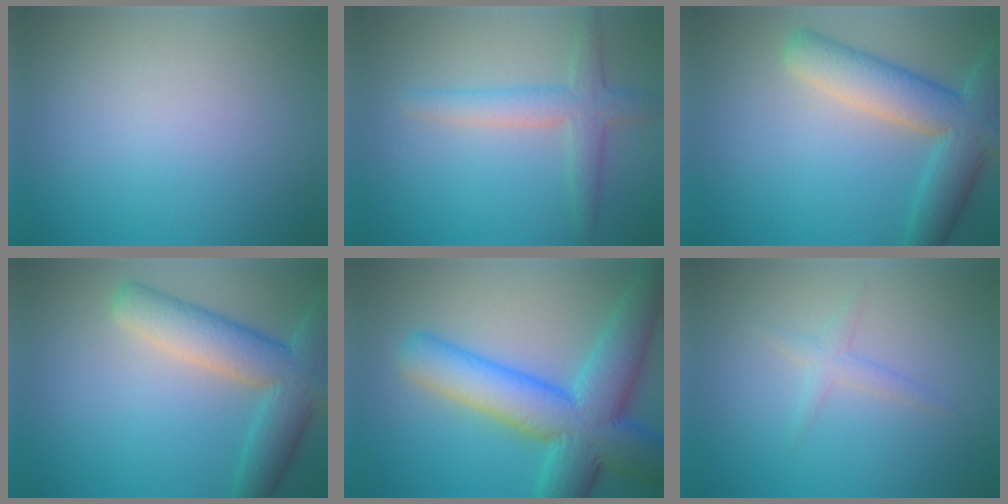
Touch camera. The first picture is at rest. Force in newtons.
{"total": 3.4, "press": 3.4, "slide": 0.1}
{"total": 7.4, "press": 7.3, "slide": 0.5}
{"total": 7.4, "press": 7.3, "slide": 0.5}
{"total": 11.7, "press": 11.7, "slide": 0.2}
{"total": 1.3, "press": 1.3, "slide": 0.1}